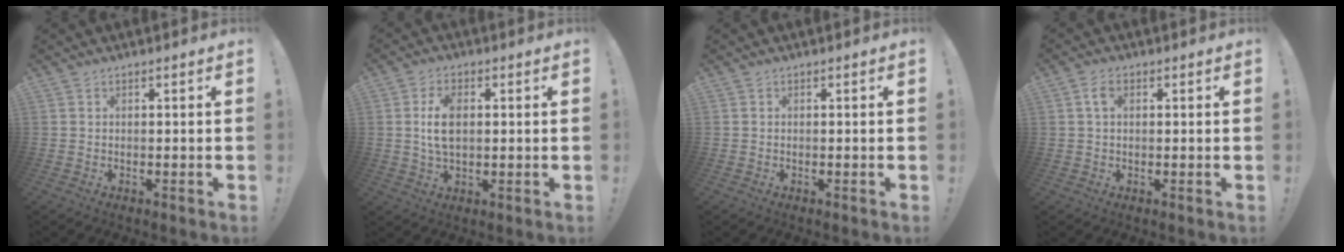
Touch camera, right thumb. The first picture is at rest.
{"total": 7.7, "force": [0.8, 4.5, 6.2], "torque": [-0.112, 0.002, 0.012]}
{"total": 0.0}
{"total": 3.5, "force": [1.1, 2.1, 2.6], "torque": [-0.045, 0.004, 0.018]}